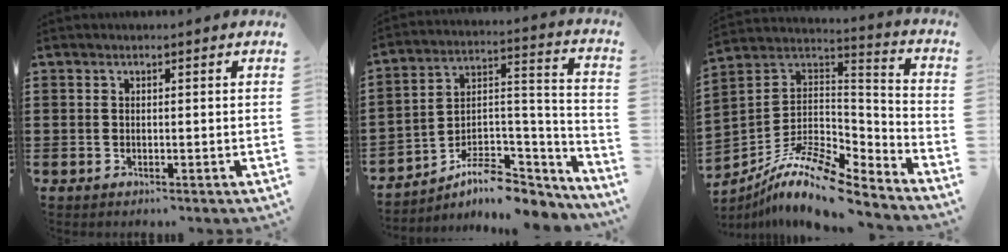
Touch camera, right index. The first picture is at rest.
{"total": 7.9, "force": [-6.0, 3.5, 3.8], "torque": [-0.063, 0.006, -0.110]}
{"total": 11.9, "force": [-9.3, 2.9, 6.9], "torque": [-0.135, 0.014, -0.184]}